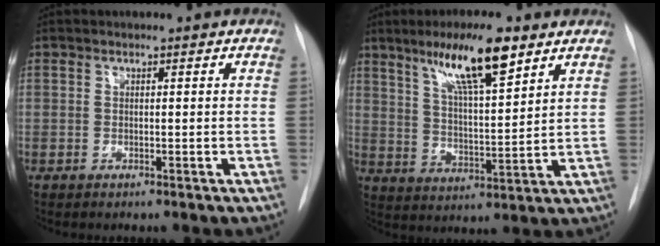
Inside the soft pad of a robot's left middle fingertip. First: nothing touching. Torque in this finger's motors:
{"motor_torque": [1.13, -1.01, 0.33, 0.07]}